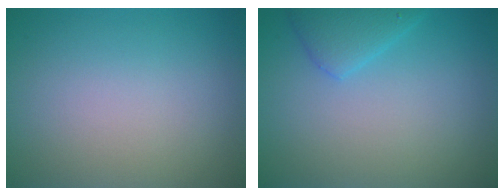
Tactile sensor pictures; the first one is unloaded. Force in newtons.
{"total": 2.4, "press": 2.4, "slide": 0.2}